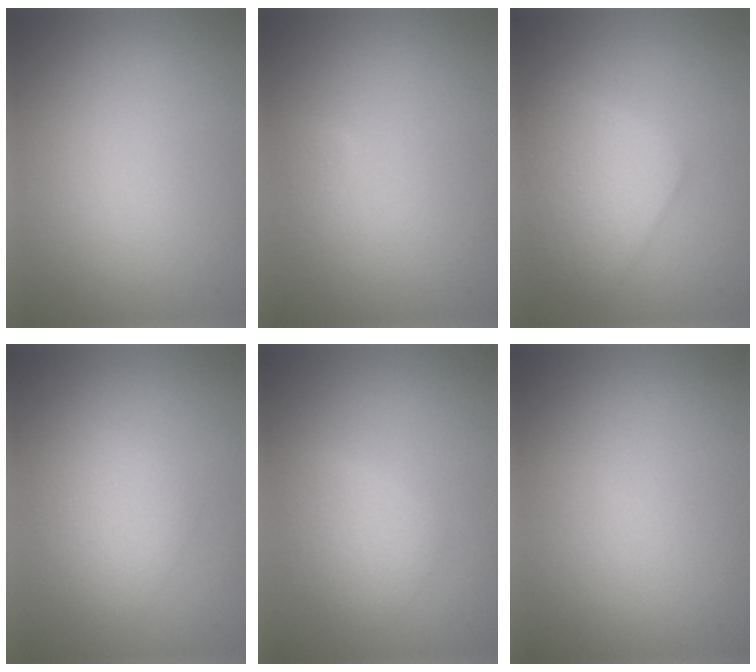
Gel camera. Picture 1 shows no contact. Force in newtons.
{"total": 0.6, "press": 0.6, "slide": 0.1}
{"total": 4.4, "press": 4.4, "slide": 0.1}
{"total": 2.8, "press": 2.8, "slide": 0.1}
{"total": 2.4, "press": 2.4, "slide": 0.1}
{"total": 0.0}